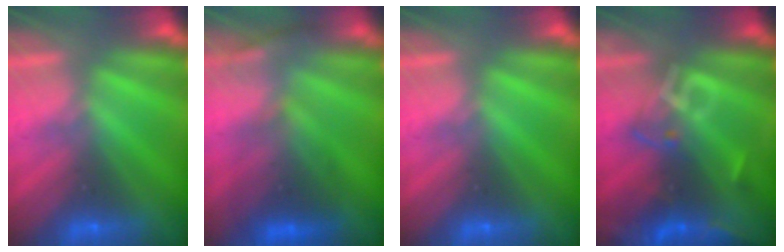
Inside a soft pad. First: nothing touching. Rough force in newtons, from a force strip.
{"total": 2.7}
{"total": 0.0}
{"total": 2.4}